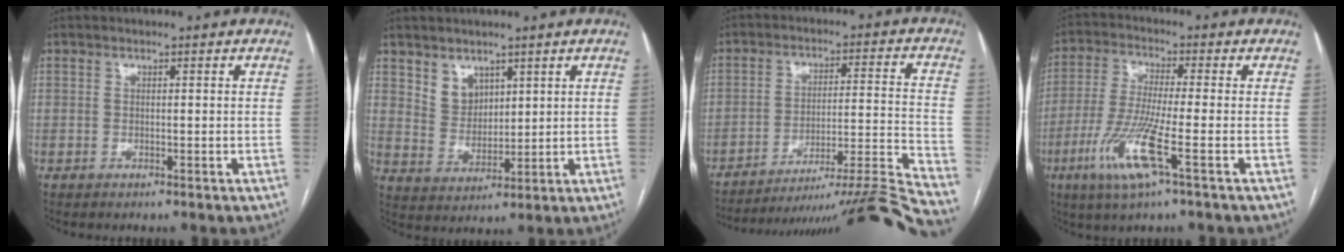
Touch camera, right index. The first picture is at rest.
{"total": 4.8, "force": [3.1, 3.3, 1.5], "torque": [-0.032, 0.004, 0.070]}
{"total": 24.8, "force": [-22.7, -3.1, 9.7], "torque": [-0.080, -0.018, -0.320]}
{"total": 10.0, "force": [-4.2, 0.0, 9.1], "torque": [-0.191, -0.020, -0.086]}